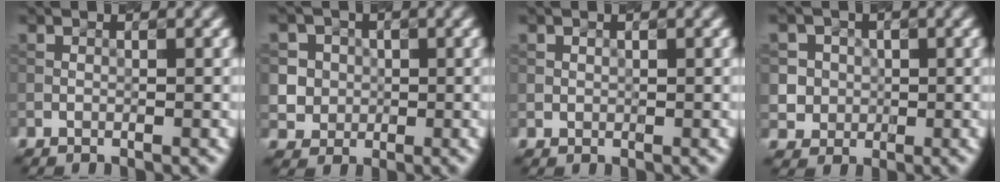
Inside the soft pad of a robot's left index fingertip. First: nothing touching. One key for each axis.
{"total": 5.2, "fx": -0.1, "fy": 5.1, "fz": 0.8, "tx": 0.004, "ty": 0.018, "tz": -0.011}
{"total": 0.5, "fx": 0.3, "fy": 0.3, "fz": -0.3, "tx": 0.013, "ty": -0.001, "tz": 0.008}
{"total": 4.4, "fx": 0.0, "fy": 4.4, "fz": 0.4, "tx": 0.019, "ty": 0.016, "tz": -0.010}